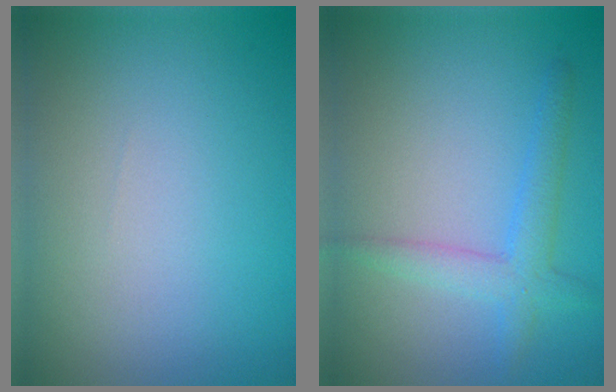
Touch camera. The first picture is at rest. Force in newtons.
{"total": 2.8, "press": 2.8, "slide": 0.2}